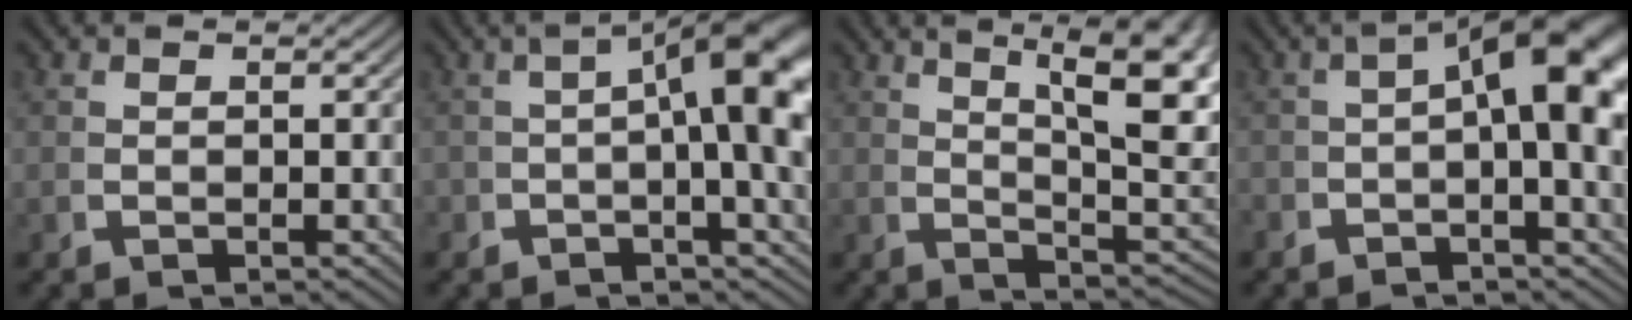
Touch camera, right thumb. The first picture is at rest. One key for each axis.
{"total": 9.3, "fx": 0.8, "fy": 3.4, "fz": 8.6, "tx": -0.108, "ty": 0.008, "tz": 0.003}
{"total": 11.3, "fx": 3.5, "fy": 5.1, "fz": 9.5, "tx": -0.112, "ty": -0.003, "tz": 0.055}
{"total": 7.8, "fx": 0.4, "fy": 2.8, "fz": 7.3, "tx": -0.092, "ty": -0.001, "tz": 0.000}